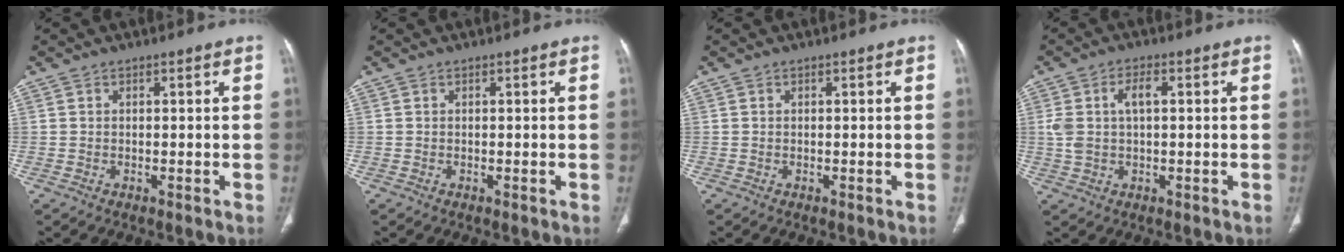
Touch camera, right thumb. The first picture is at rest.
{"total": 0.0}
{"total": 0.0}
{"total": 5.8, "force": [1.0, 2.9, 4.9], "torque": [-0.113, 0.016, 0.021]}